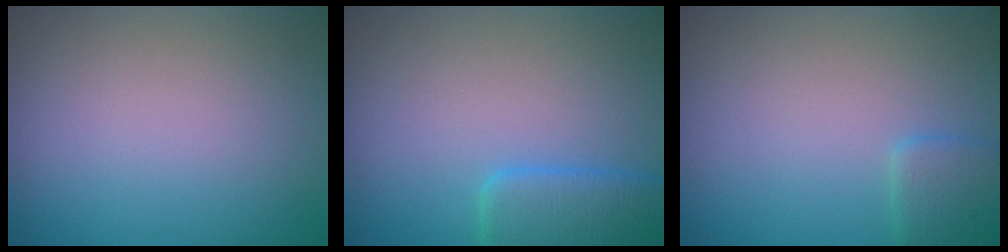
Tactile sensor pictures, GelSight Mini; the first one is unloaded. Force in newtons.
{"total": 4.2, "press": 4.2, "slide": 0.1}
{"total": 1.8, "press": 1.8, "slide": 0.1}